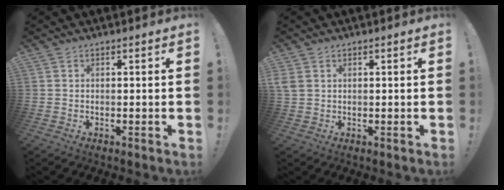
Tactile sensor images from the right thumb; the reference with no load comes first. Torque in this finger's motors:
{"motor_torque": [0.57, 0.84, 0.15, -0.18, 0.00]}